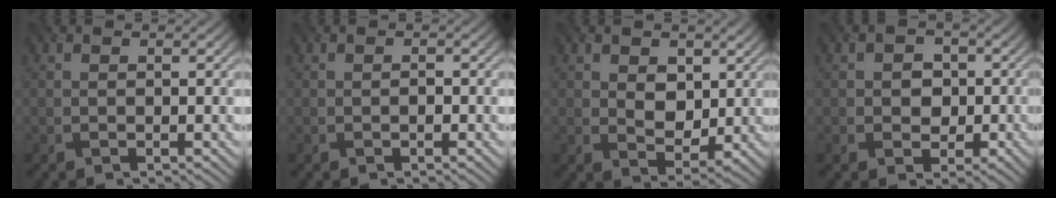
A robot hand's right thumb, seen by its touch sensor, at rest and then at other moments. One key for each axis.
{"total": 0.6, "fx": -0.3, "fy": 0.3, "fz": 0.4, "tx": -0.006, "ty": 0.001, "tz": -0.004}
{"total": 4.9, "fx": 1.5, "fy": 3.4, "fz": 3.2, "tx": -0.071, "ty": -0.004, "tz": 0.018}
{"total": 4.0, "fx": -0.2, "fy": 3.6, "fz": 1.7, "tx": -0.015, "ty": 0.003, "tz": -0.016}